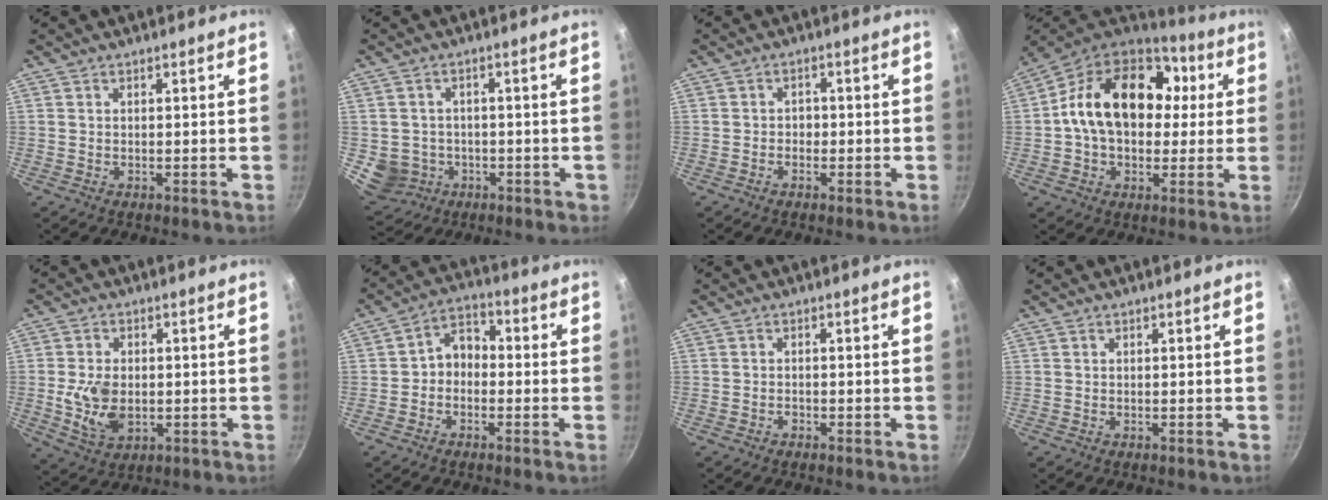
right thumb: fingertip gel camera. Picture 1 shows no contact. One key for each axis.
{"total": 7.5, "fx": -1.5, "fy": 6.9, "fz": 2.7, "tx": -0.027, "ty": 0.014, "tz": 0.000}
{"total": 1.9, "fx": -0.7, "fy": 1.5, "fz": 1.0, "tx": -0.005, "ty": 0.005, "tz": -0.011}
{"total": 22.5, "fx": 3.5, "fy": 15.7, "fz": 15.7, "tx": -0.238, "ty": 0.031, "tz": 0.047}
{"total": 8.7, "fx": -0.5, "fy": 5.9, "fz": 6.4, "tx": -0.116, "ty": -0.008, "tz": -0.002}
{"total": 5.6, "fx": -1.0, "fy": 4.3, "fz": 3.5, "tx": -0.032, "ty": 0.027, "tz": -0.030}
{"total": 0.7, "fx": -0.6, "fy": 0.2, "fz": 0.3, "tx": -0.010, "ty": 0.007, "tz": -0.011}
{"total": 0.0}